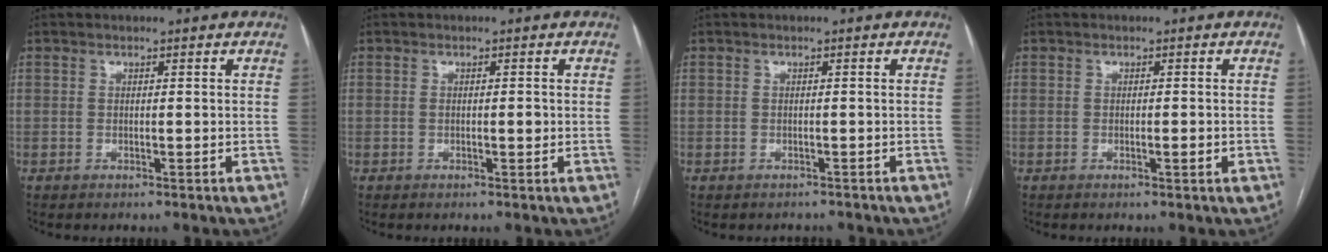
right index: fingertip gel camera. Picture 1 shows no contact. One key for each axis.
{"total": 1.3, "fx": -0.1, "fy": 0.5, "fz": 1.2, "tx": -0.023, "ty": -0.002, "tz": 0.000}
{"total": 1.7, "fx": -1.5, "fy": 0.8, "fz": -0.1, "tx": 0.001, "ty": 0.001, "tz": -0.022}
{"total": 1.2, "fx": -0.3, "fy": 0.1, "fz": 1.2, "tx": -0.019, "ty": -0.003, "tz": -0.004}